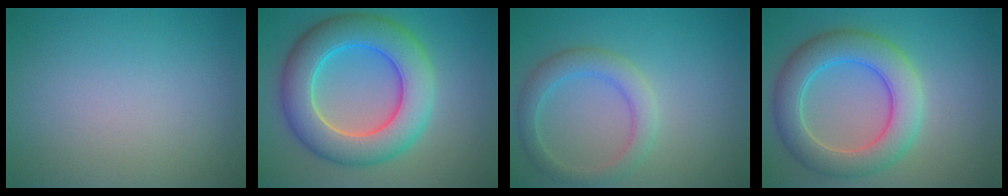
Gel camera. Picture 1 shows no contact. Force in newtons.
{"total": 9.3, "press": 9.3, "slide": 0.5}
{"total": 3.2, "press": 3.2, "slide": 0.2}
{"total": 7.2, "press": 7.2, "slide": 0.2}